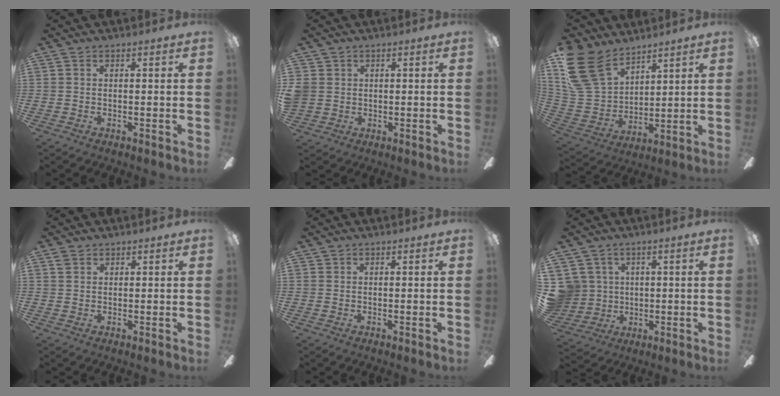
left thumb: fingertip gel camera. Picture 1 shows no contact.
{"total": 3.4, "force": [0.8, 3.2, 0.8], "torque": [-0.020, 0.007, 0.017]}
{"total": 18.6, "force": [11.9, 11.2, 8.9], "torque": [-0.231, -0.054, 0.228]}
{"total": 1.4, "force": [1.0, 1.0, 0.3], "torque": [0.001, -0.002, 0.018]}
{"total": 0.0}
{"total": 8.5, "force": [2.1, 8.2, 1.0], "torque": [-0.056, -0.006, 0.049]}